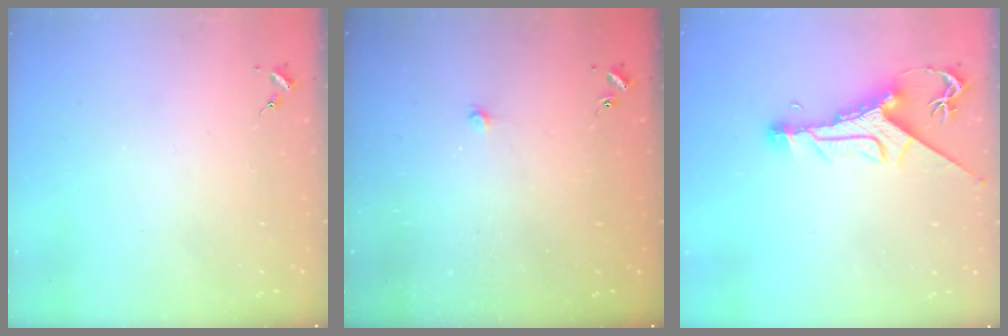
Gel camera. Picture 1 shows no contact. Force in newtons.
{"total": 5.7, "press": 5.7, "slide": 0.5}
{"total": 10.1, "press": 10.1, "slide": 1.1}